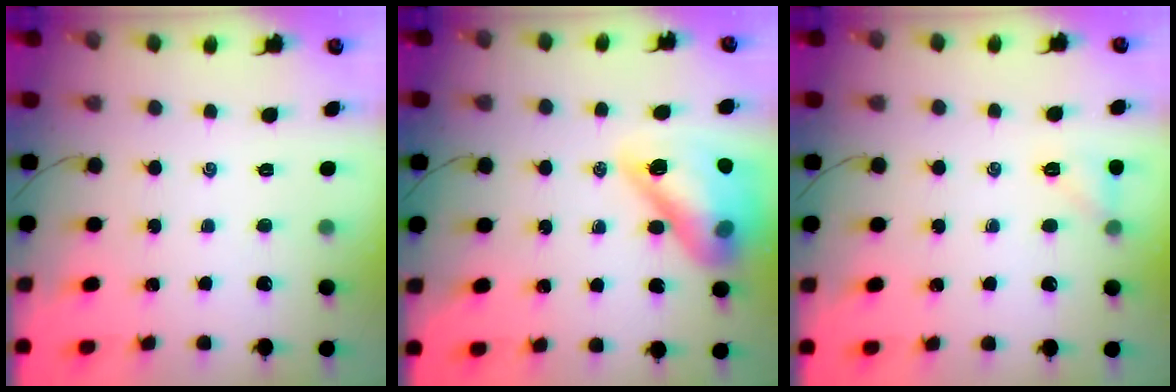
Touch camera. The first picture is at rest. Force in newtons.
{"total": 17.6, "press": 17.1, "slide": 3.9}
{"total": 6.6, "press": 6.4, "slide": 1.9}